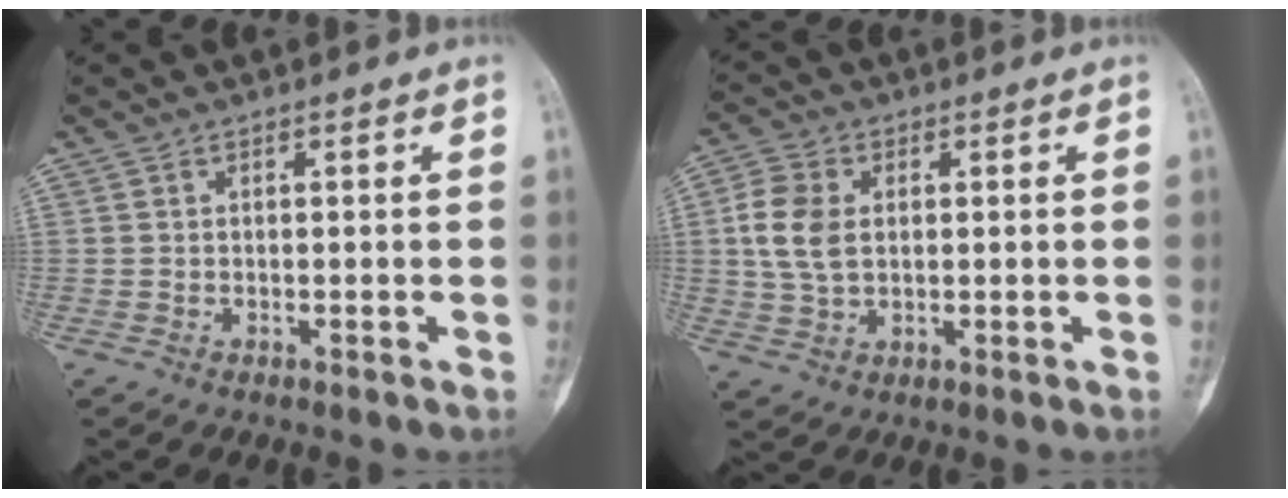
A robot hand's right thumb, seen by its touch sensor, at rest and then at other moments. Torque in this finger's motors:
{"motor_torque": [-0.54, 0.92, 0.88, -0.01, 0.02]}